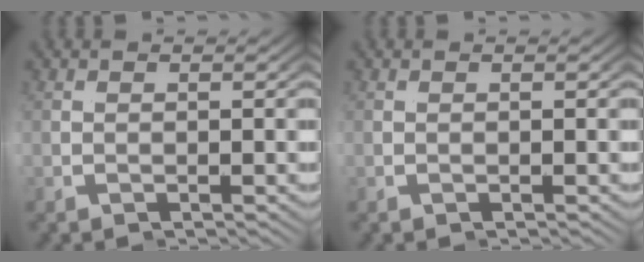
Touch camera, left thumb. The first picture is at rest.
{"total": 0.0}